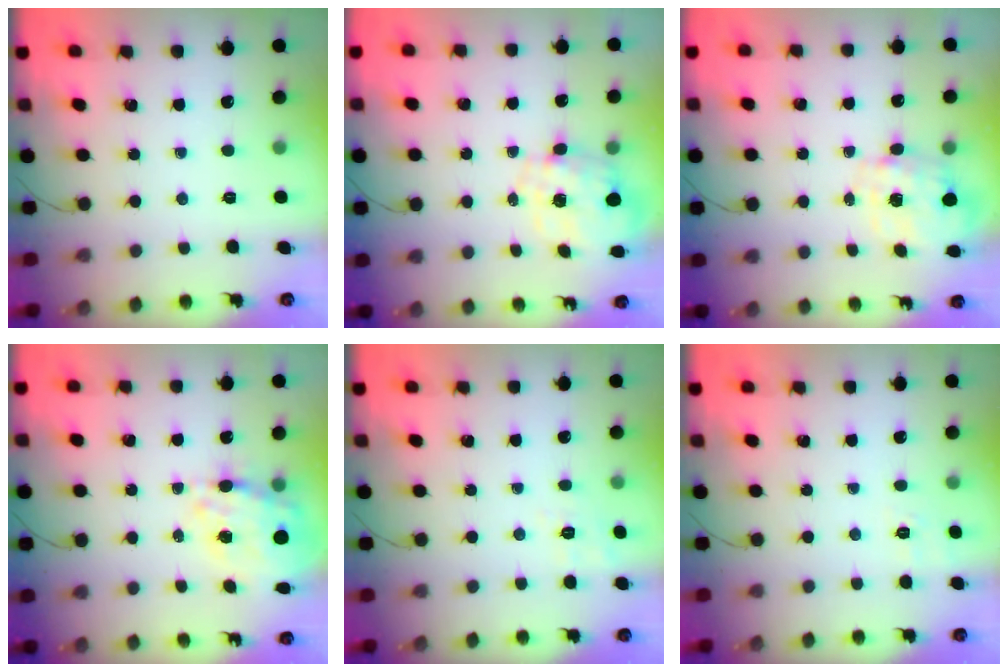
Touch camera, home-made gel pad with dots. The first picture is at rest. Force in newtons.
{"total": 2.3, "press": 2.0, "slide": 1.2}
{"total": 2.8, "press": 2.6, "slide": 0.8}
{"total": 15.2, "press": 14.7, "slide": 3.9}
{"total": 4.1, "press": 3.6, "slide": 1.9}
{"total": 7.2, "press": 7.0, "slide": 1.9}